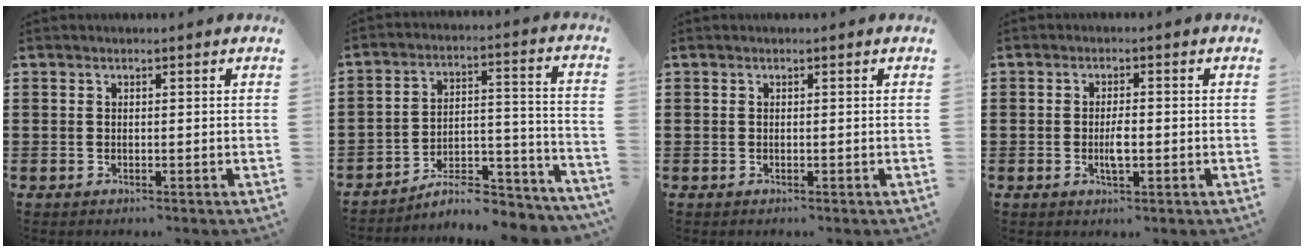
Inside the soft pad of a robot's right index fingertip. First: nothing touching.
{"total": 7.7, "force": [-6.7, 2.1, 3.2], "torque": [-0.040, 0.017, -0.124]}
{"total": 0.0}
{"total": 3.0, "force": [-0.6, 0.9, 2.8], "torque": [-0.057, -0.002, -0.013]}